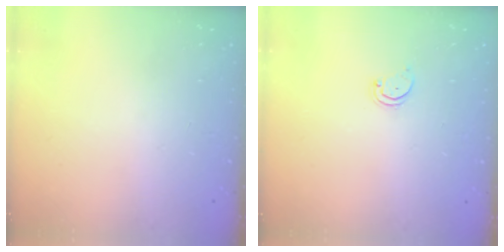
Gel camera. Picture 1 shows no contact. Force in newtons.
{"total": 1.8, "press": 1.7, "slide": 0.2}